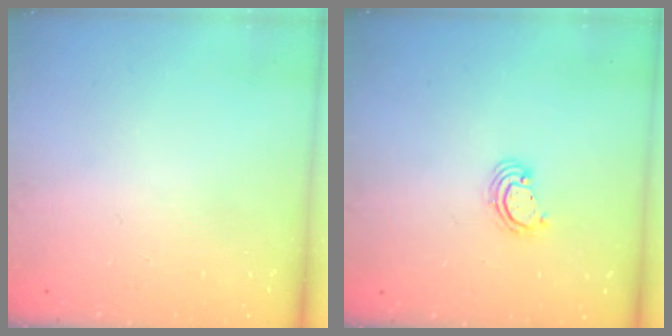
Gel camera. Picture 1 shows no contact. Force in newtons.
{"total": 2.8, "press": 2.8, "slide": 0.2}